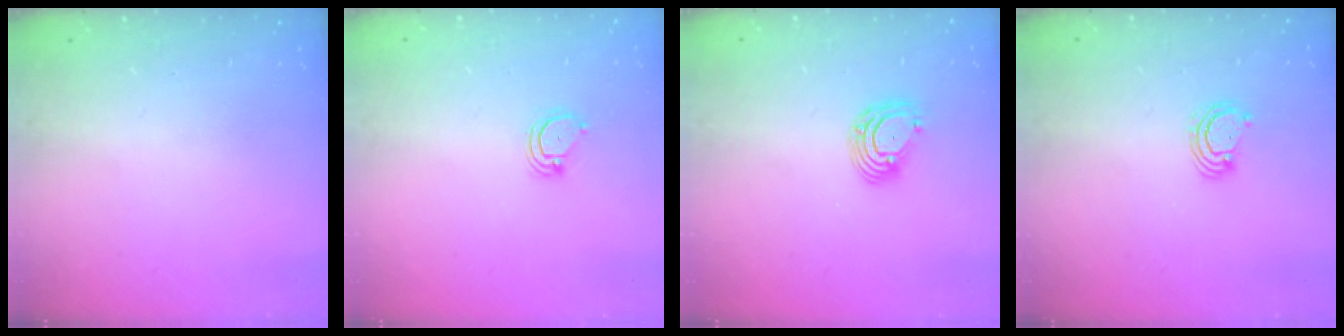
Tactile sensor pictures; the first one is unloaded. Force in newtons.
{"total": 3.9, "press": 3.9, "slide": 0.2}
{"total": 6.5, "press": 6.5, "slide": 1.1}
{"total": 2.9, "press": 2.9, "slide": 0.3}